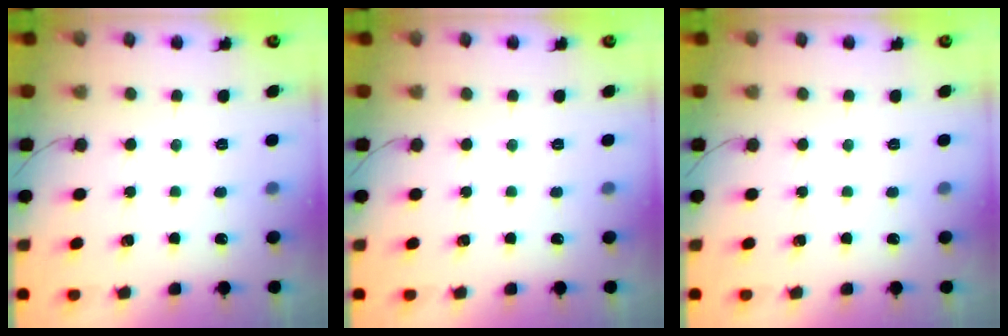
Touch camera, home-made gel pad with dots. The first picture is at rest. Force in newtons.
{"total": 0.0}
{"total": 0.0}